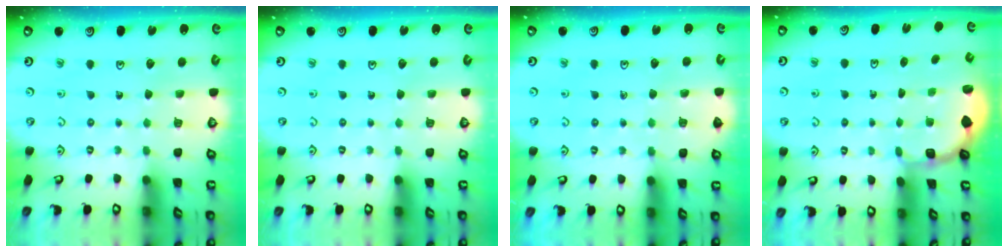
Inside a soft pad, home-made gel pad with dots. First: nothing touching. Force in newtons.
{"total": 0.0}
{"total": 6.0, "press": 6.0, "slide": 0.7}
{"total": 1.8, "press": 1.6, "slide": 0.7}